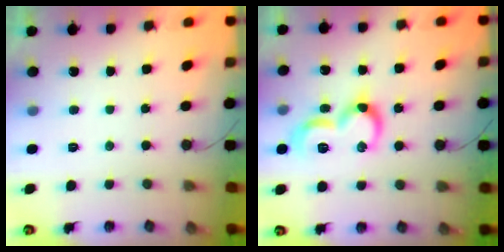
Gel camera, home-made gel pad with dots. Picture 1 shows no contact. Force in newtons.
{"total": 12.6, "press": 12.6, "slide": 1.2}